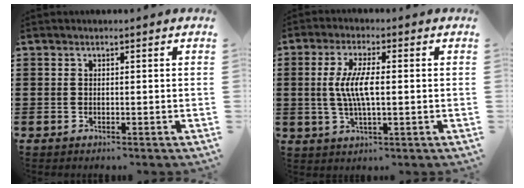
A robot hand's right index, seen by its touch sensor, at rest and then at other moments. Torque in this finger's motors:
{"motor_torque": [1.39, -0.43, 0.67, 0.21]}